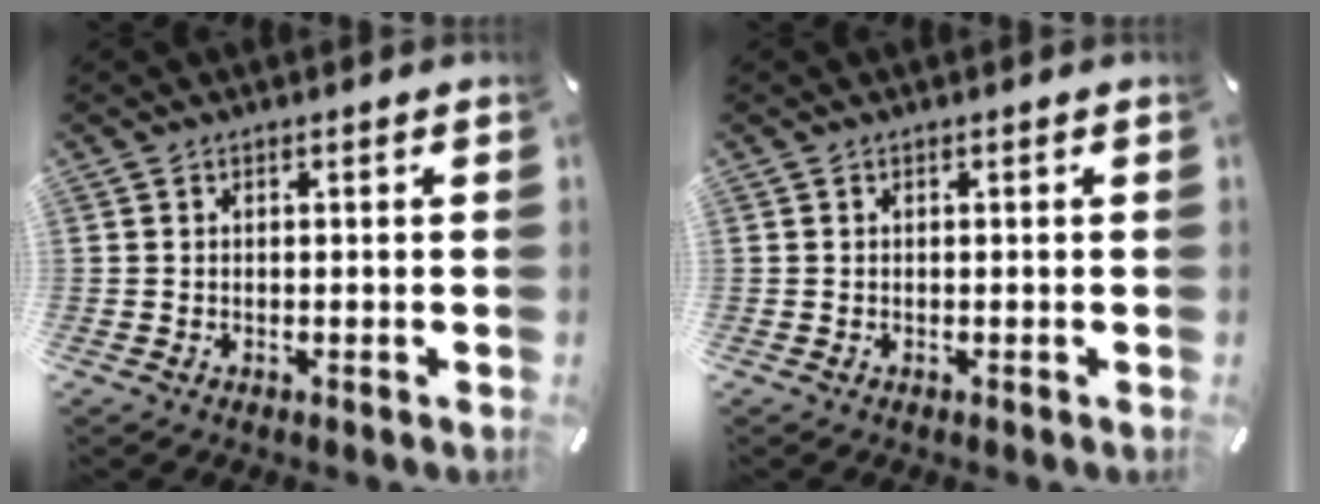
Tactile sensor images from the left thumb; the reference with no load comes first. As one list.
[{"total": 0.0}]